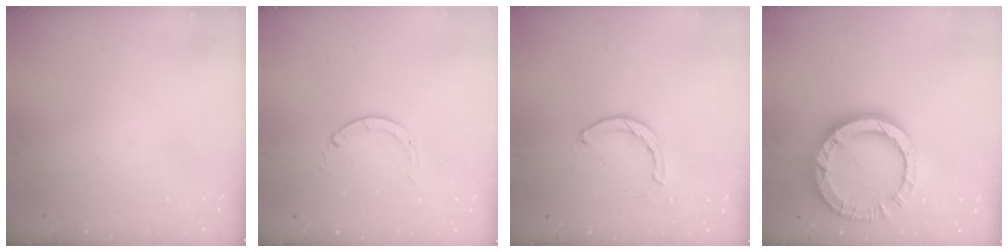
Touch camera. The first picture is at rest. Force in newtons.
{"total": 0.6, "press": 0.5, "slide": 0.1}
{"total": 2.4, "press": 2.3, "slide": 0.4}
{"total": 16.4, "press": 16.3, "slide": 1.9}